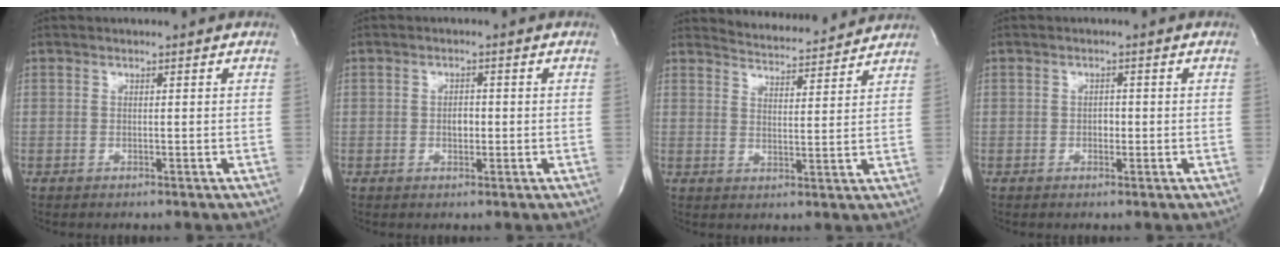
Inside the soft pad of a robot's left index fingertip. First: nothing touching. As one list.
[{"total": 1.8, "force": [-0.2, 1.1, 1.4], "torque": [-0.024, 0.003, -0.002]}, {"total": 8.6, "force": [8.5, 0.4, 0.5], "torque": [-0.020, 0.004, 0.118]}, {"total": 1.1, "force": [-0.2, 0.8, 0.8], "torque": [-0.013, 0.003, -0.004]}]